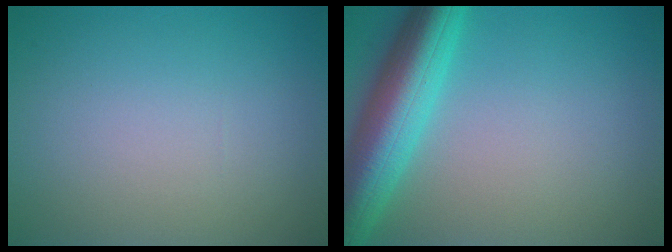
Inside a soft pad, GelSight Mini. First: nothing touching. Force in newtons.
{"total": 8.3, "press": 8.2, "slide": 0.4}